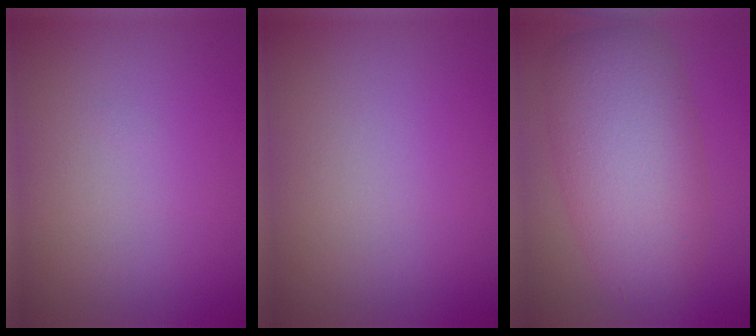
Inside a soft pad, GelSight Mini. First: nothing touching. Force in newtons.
{"total": 0.0}
{"total": 8.6, "press": 8.6, "slide": 0.7}